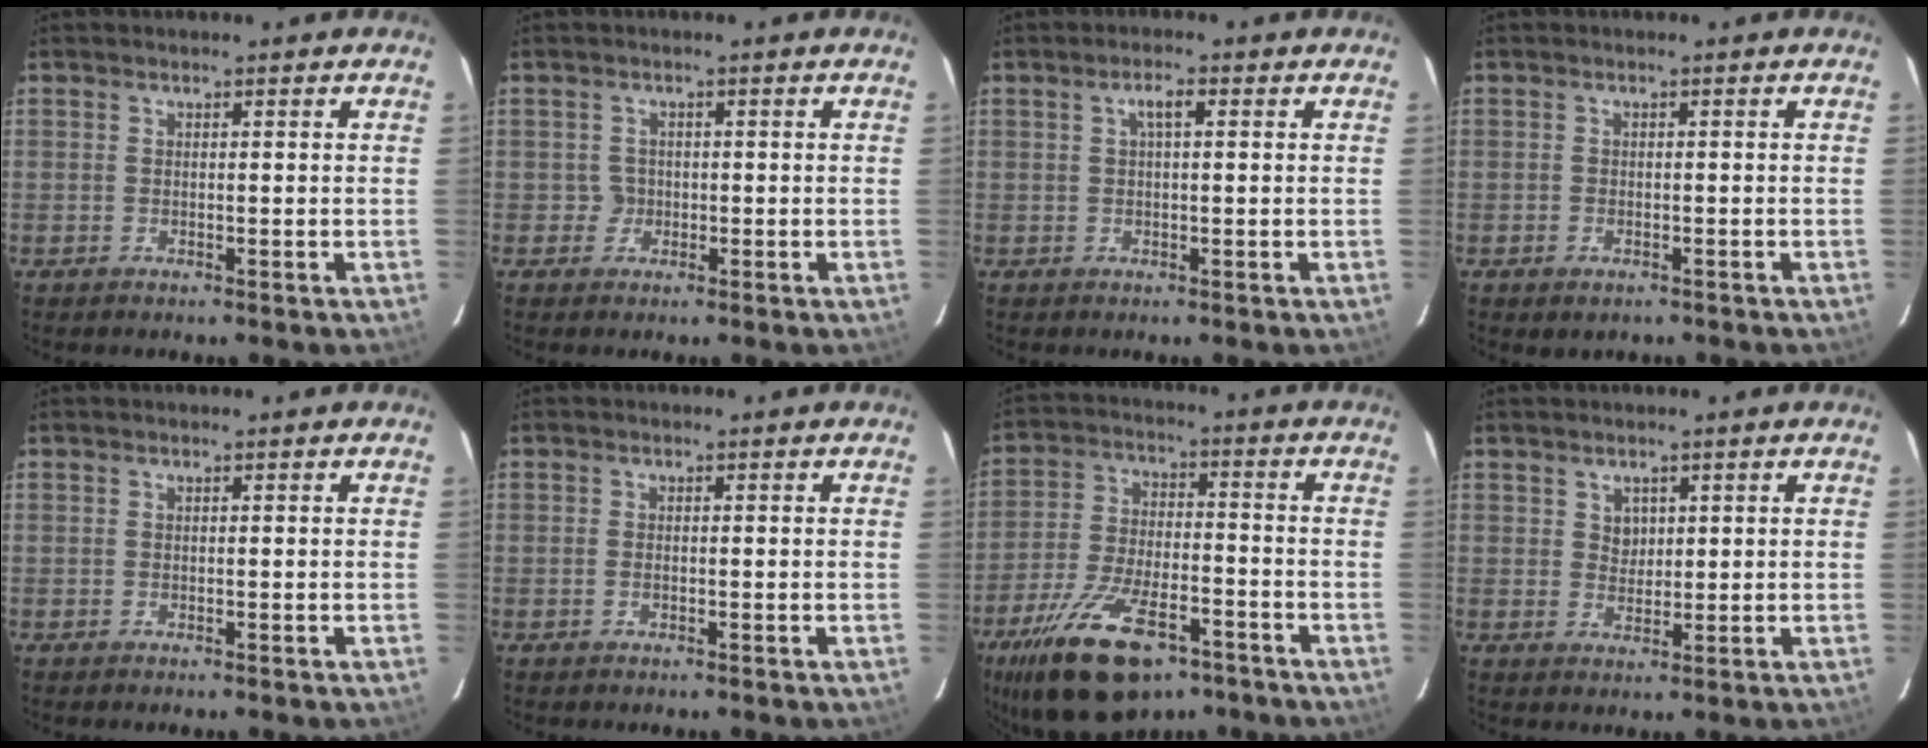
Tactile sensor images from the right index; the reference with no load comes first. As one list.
[{"total": 1.8, "force": [-0.4, 1.8, -0.2], "torque": [0.008, 0.008, -0.003]}, {"total": 2.3, "force": [0.6, 0.6, 2.1], "torque": [-0.042, 0.009, 0.011]}, {"total": 2.0, "force": [-1.1, 1.3, 0.9], "torque": [-0.015, -0.002, -0.014]}, {"total": 0.0}, {"total": 0.8, "force": [-0.3, 0.5, 0.6], "torque": [-0.013, 0.000, -0.006]}, {"total": 19.9, "force": [-12.4, 9.0, 12.7], "torque": [-0.257, -0.022, -0.204]}, {"total": 2.5, "force": [1.2, 2.1, 0.7], "torque": [-0.004, 0.005, 0.022]}]